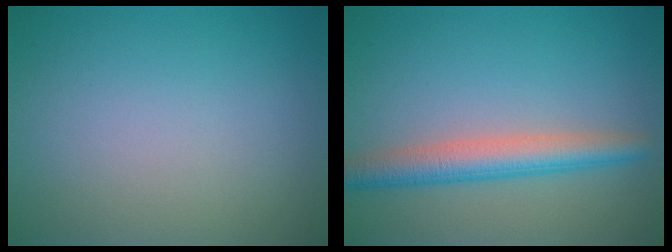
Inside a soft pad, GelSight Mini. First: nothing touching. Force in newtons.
{"total": 4.8, "press": 4.8, "slide": 0.1}